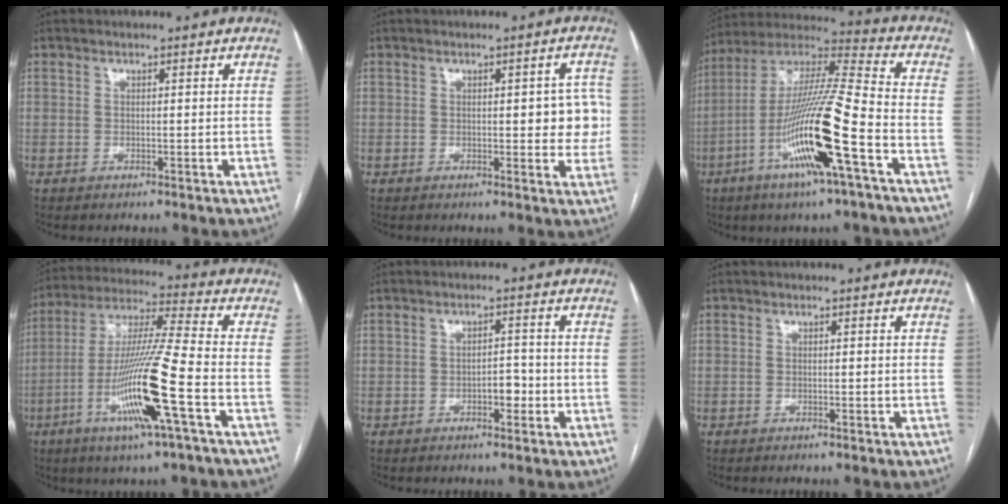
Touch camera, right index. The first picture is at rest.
{"total": 5.6, "force": [0.4, 2.3, 5.1], "torque": [-0.042, 0.016, 0.004]}
{"total": 19.3, "force": [-6.8, 0.5, 18.0], "torque": [-0.363, -0.017, -0.130]}
{"total": 16.1, "force": [-5.6, -0.7, 15.1], "torque": [-0.300, -0.013, -0.109]}
{"total": 2.7, "force": [-1.0, 1.3, 2.1], "torque": [-0.030, 0.006, -0.016]}
{"total": 0.0}